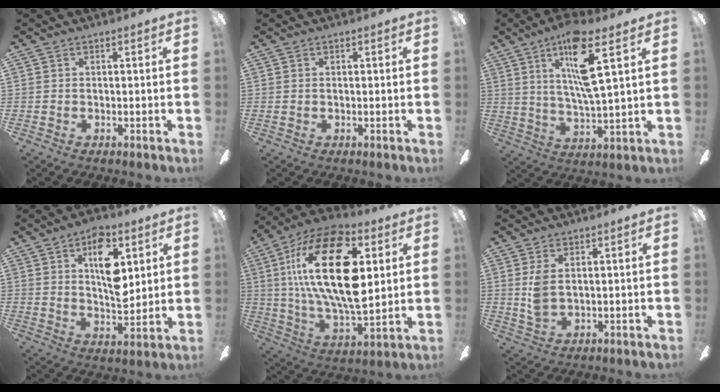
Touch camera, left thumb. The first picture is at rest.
{"total": 0.0}
{"total": 14.4, "force": [7.4, 3.2, 11.9], "torque": [-0.210, -0.021, 0.118]}
{"total": 13.6, "force": [5.1, 7.2, 10.4], "torque": [-0.147, -0.010, 0.086]}
{"total": 28.1, "force": [7.8, 13.2, 23.5], "torque": [-0.467, -0.018, 0.125]}
{"total": 4.6, "force": [1.3, 2.5, 3.6], "torque": [-0.078, -0.002, 0.017]}